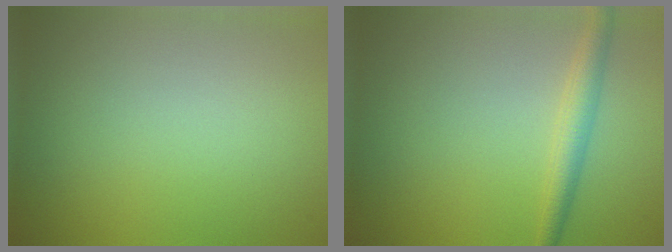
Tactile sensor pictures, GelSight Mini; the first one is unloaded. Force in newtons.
{"total": 2.5, "press": 2.5, "slide": 0.0}